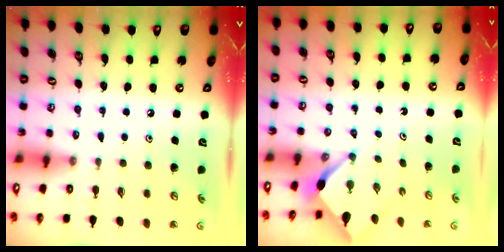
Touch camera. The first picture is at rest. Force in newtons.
{"total": 2.6, "press": 2.6, "slide": 0.3}